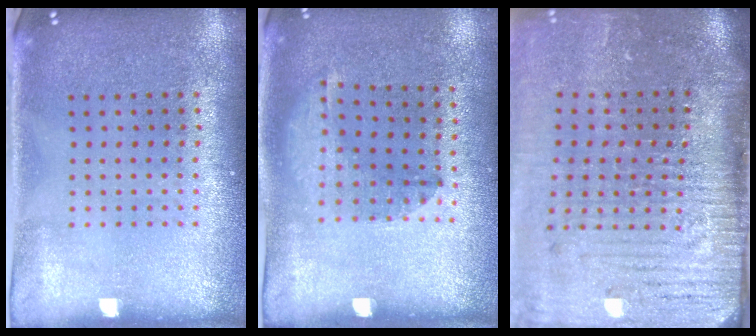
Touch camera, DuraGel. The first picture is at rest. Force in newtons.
{"total": 1.3, "press": 1.0, "slide": 0.8}
{"total": 5.3, "press": 4.3, "slide": 3.1}